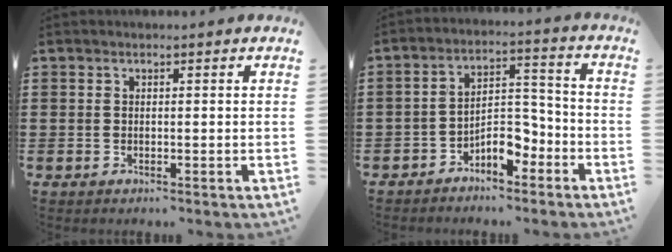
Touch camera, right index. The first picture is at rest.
{"total": 6.5, "force": [-4.1, 3.0, 4.1], "torque": [-0.066, 0.020, -0.075]}